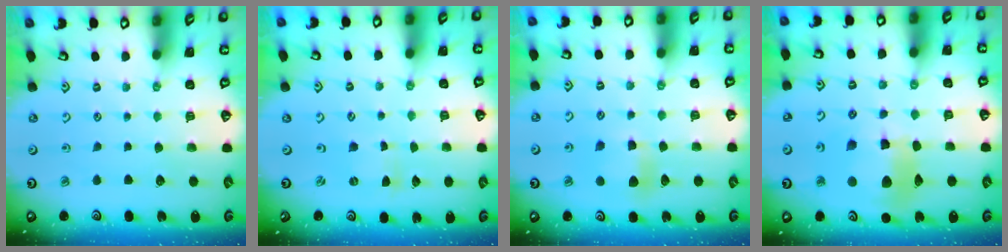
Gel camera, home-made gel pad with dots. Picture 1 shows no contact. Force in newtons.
{"total": 0.0}
{"total": 8.2, "press": 8.2, "slide": 0.5}
{"total": 14.0, "press": 13.9, "slide": 1.9}